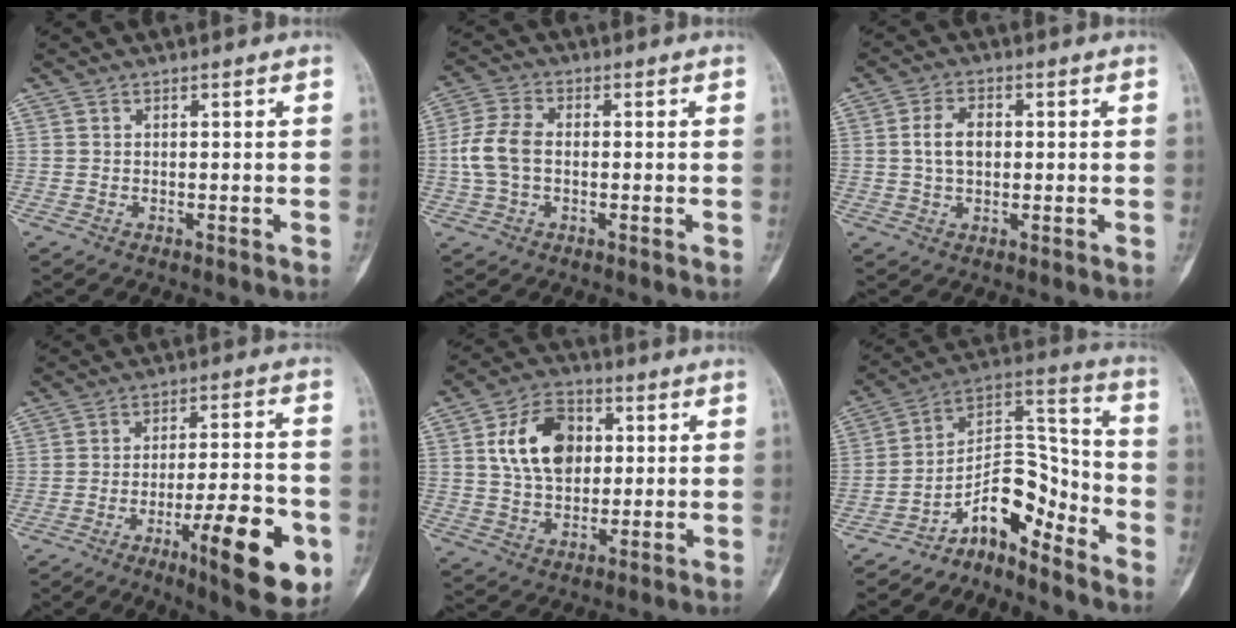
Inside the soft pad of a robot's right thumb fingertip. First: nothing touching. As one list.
[{"total": 7.1, "force": [-0.5, 4.6, 5.4], "torque": [-0.123, 0.016, -0.015]}, {"total": 5.3, "force": [0.5, 3.4, 4.0], "torque": [-0.071, 0.008, 0.006]}, {"total": 16.8, "force": [-6.7, 4.1, 14.8], "torque": [-0.200, 0.017, -0.093]}, {"total": 13.2, "force": [2.8, 9.1, 9.1], "torque": [-0.129, 0.003, 0.047]}, {"total": 12.2, "force": [-9.2, 5.2, 6.1], "torque": [-0.073, 0.118, -0.167]}]